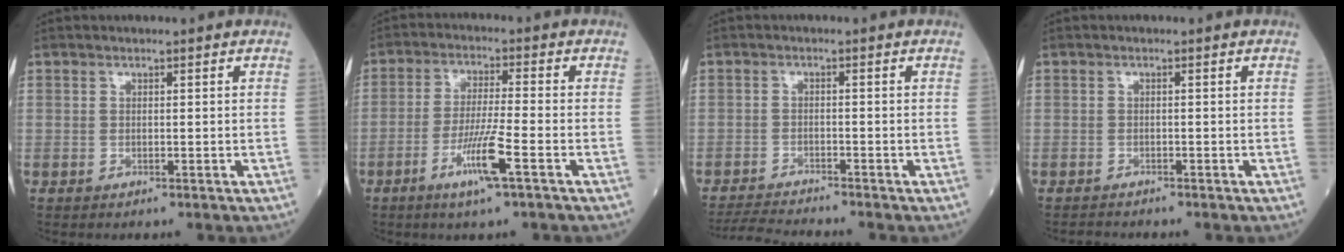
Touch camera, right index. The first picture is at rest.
{"total": 7.6, "force": [-3.6, -0.4, 6.7], "torque": [-0.131, -0.011, -0.069]}
{"total": 4.4, "force": [-4.3, -0.9, 0.4], "torque": [-0.011, -0.020, -0.078]}
{"total": 1.1, "force": [-1.1, 0.0, -0.2], "torque": [-0.005, -0.008, -0.016]}